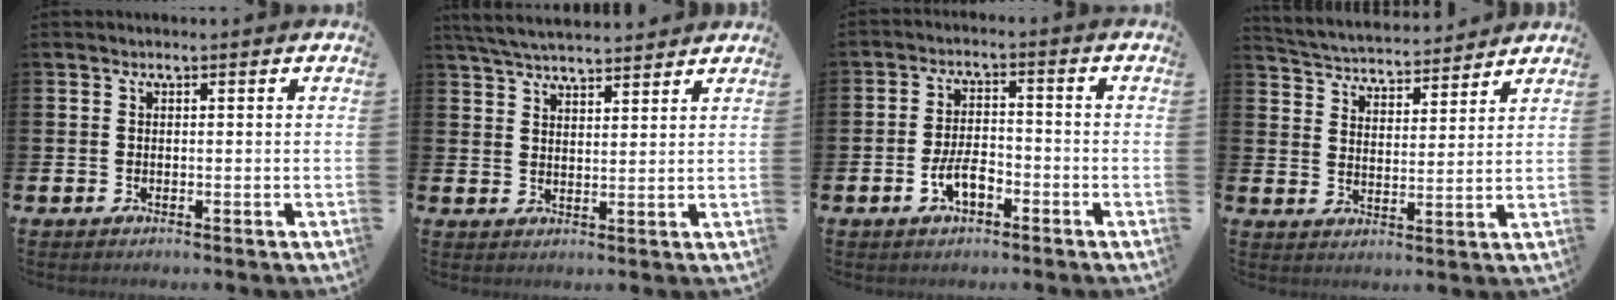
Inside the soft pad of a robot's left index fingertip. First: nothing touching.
{"total": 4.8, "force": [4.6, 0.6, 1.0], "torque": [-0.033, -0.017, 0.085]}
{"total": 4.5, "force": [-2.2, 2.1, 3.4], "torque": [-0.064, 0.007, -0.043]}
{"total": 4.5, "force": [4.4, 1.0, 0.0], "torque": [-0.021, -0.036, 0.073]}